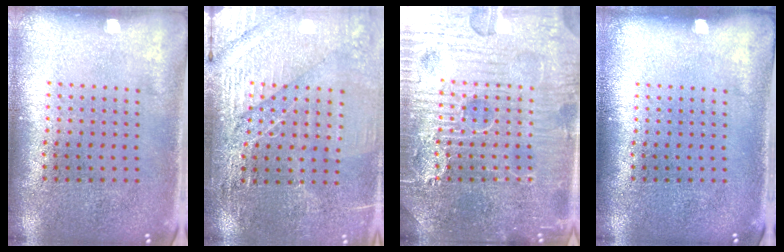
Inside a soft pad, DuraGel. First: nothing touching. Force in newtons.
{"total": 3.2, "press": 3.2, "slide": 0.2}
{"total": 7.8, "press": 7.8, "slide": 0.9}
{"total": 0.0}